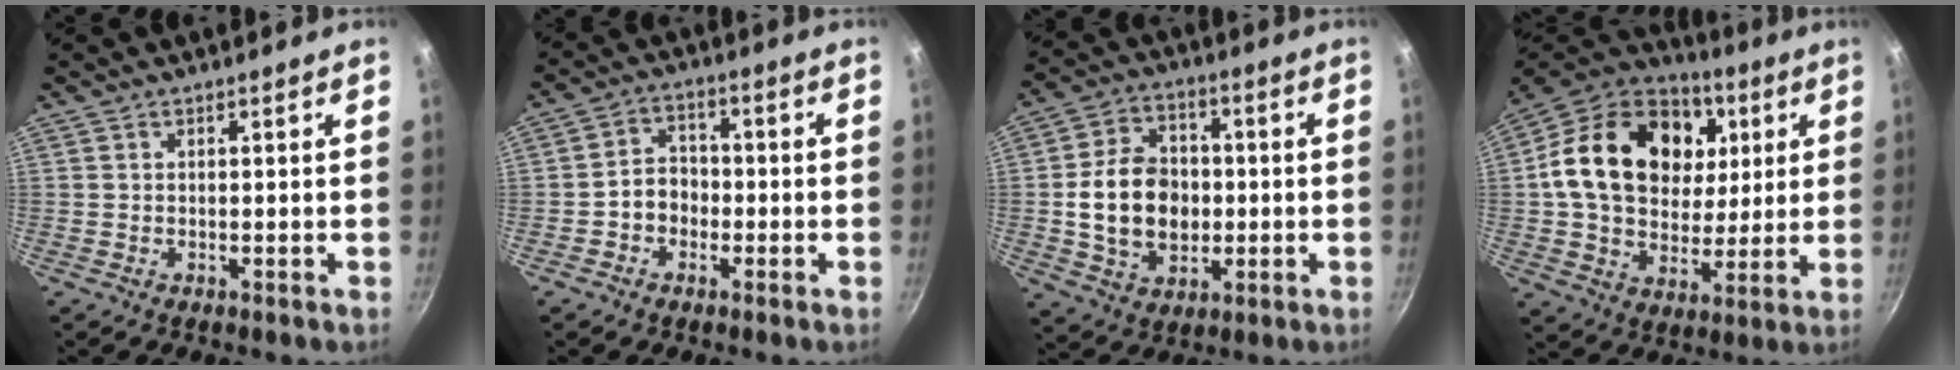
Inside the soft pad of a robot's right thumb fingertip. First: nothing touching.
{"total": 5.3, "force": [-1.6, 4.3, 2.6], "torque": [-0.011, 0.024, -0.032]}
{"total": 14.3, "force": [-0.8, 10.7, 9.3], "torque": [-0.139, 0.016, -0.011]}
{"total": 25.5, "force": [5.9, 18.8, 16.3], "torque": [-0.265, 0.007, 0.096]}